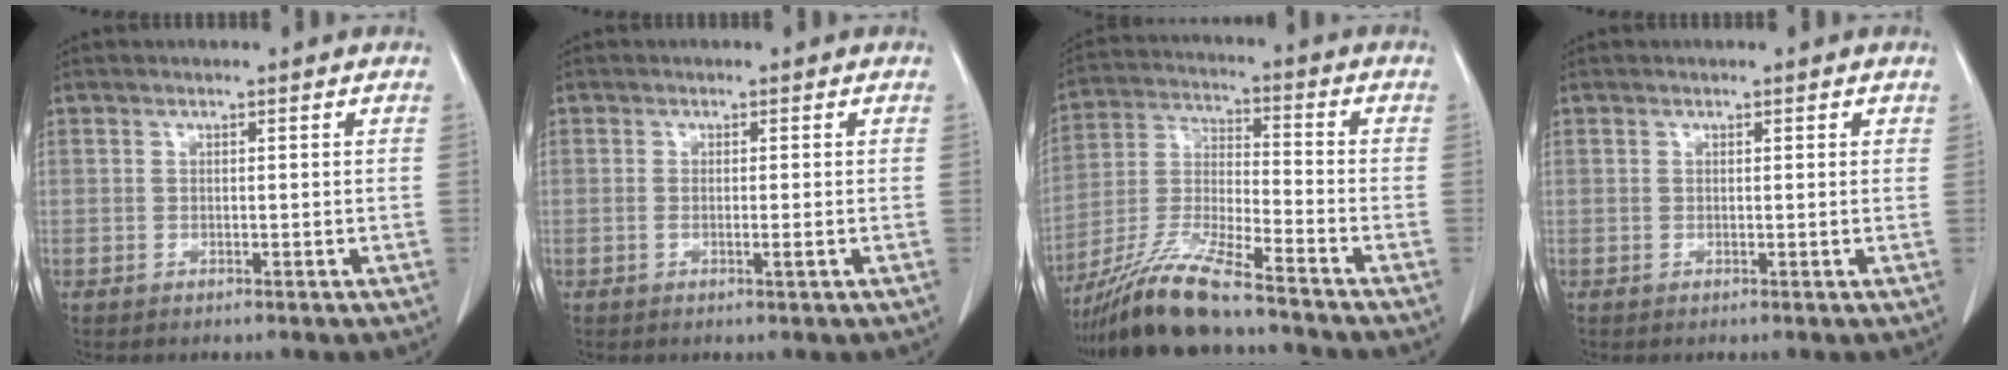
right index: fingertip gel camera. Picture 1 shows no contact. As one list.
[{"total": 1.3, "force": [-0.3, 0.0, 1.3], "torque": [-0.024, -0.003, -0.005]}, {"total": 13.3, "force": [-11.1, 0.5, 7.3], "torque": [-0.151, -0.023, -0.205]}, {"total": 0.5, "force": [0.4, 0.3, 0.2], "torque": [0.000, 0.000, 0.001]}]